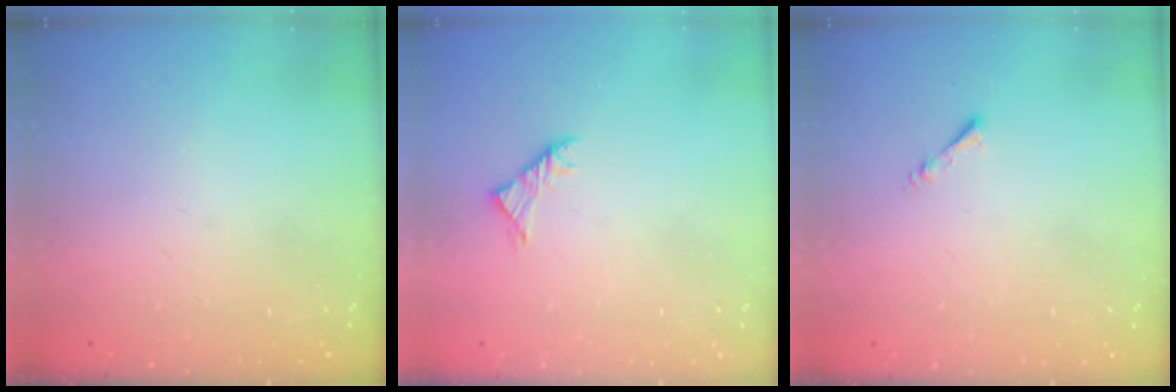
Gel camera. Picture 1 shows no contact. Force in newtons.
{"total": 2.9, "press": 2.8, "slide": 0.8}
{"total": 1.3, "press": 1.2, "slide": 0.3}